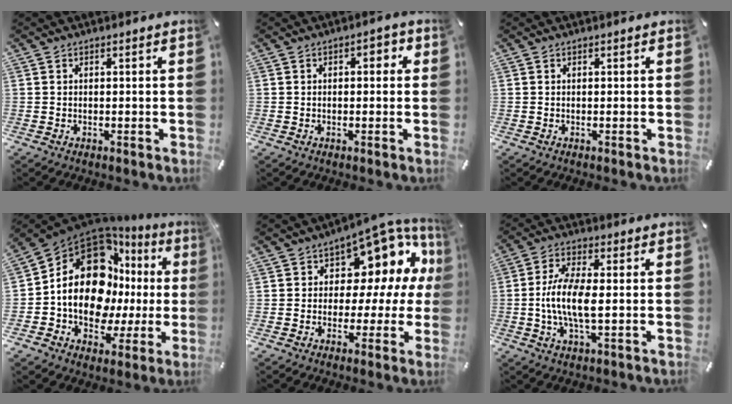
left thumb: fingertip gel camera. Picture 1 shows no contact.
{"total": 2.5, "force": [-0.3, 1.5, 2.0], "torque": [-0.023, 0.005, -0.013]}
{"total": 0.0}
{"total": 18.6, "force": [3.4, 13.0, 13.0], "torque": [-0.222, -0.040, 0.049]}
{"total": 11.1, "force": [5.8, 7.0, 6.4], "torque": [-0.084, -0.065, 0.100]}
{"total": 9.4, "force": [-0.8, 3.2, 8.8], "torque": [-0.186, -0.008, -0.018]}